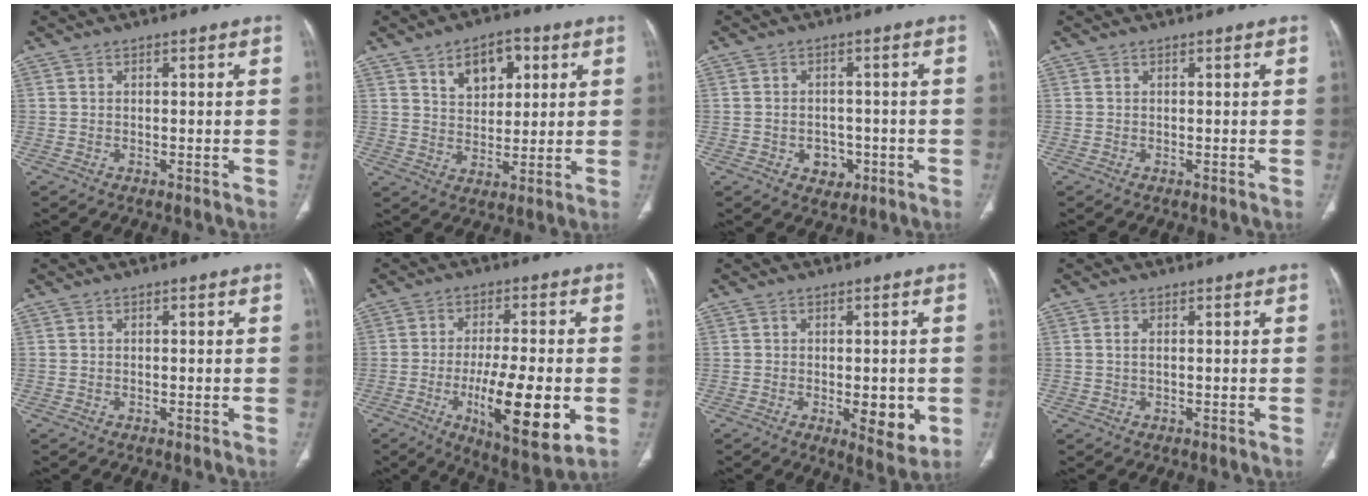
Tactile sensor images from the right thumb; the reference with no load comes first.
{"total": 9.5, "force": [4.3, 6.0, 6.1], "torque": [-0.059, -0.017, 0.070]}
{"total": 4.6, "force": [-1.6, 3.7, 2.2], "torque": [-0.010, 0.012, -0.015]}
{"total": 0.0}
{"total": 0.0}
{"total": 16.8, "force": [-4.4, 4.8, 15.5], "torque": [-0.249, -0.011, -0.062]}
{"total": 7.3, "force": [-1.5, 3.2, 6.4], "torque": [-0.069, -0.012, -0.013]}
{"total": 1.2, "force": [0.2, 0.5, 1.0], "torque": [-0.027, 0.002, 0.007]}